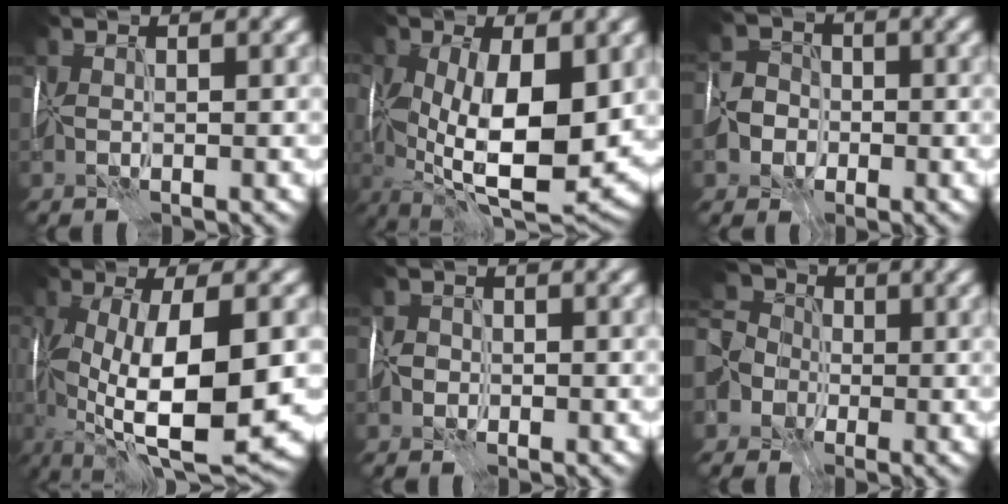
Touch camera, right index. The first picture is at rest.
{"total": 12.6, "force": [-1.1, 6.7, 10.7], "torque": [-0.186, -0.031, -0.011]}
{"total": 7.1, "force": [-3.1, 5.8, 2.6], "torque": [-0.041, -0.009, -0.084]}
{"total": 13.8, "force": [-3.4, 5.1, 12.3], "torque": [-0.216, -0.020, -0.052]}
{"total": 2.0, "force": [-1.2, 1.5, 0.4], "torque": [0.001, -0.001, -0.024]}
{"total": 8.7, "force": [-2.0, 7.1, 4.6], "torque": [-0.108, -0.003, -0.055]}